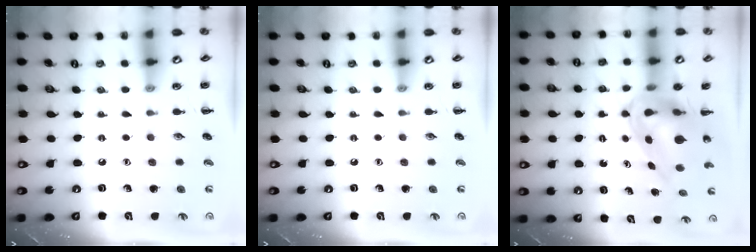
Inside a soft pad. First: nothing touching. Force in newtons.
{"total": 0.0}
{"total": 8.2, "press": 7.8, "slide": 2.4}